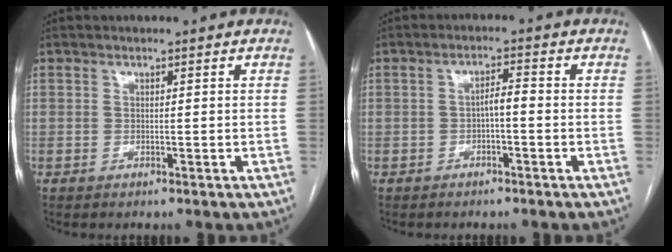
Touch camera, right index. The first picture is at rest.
{"total": 2.3, "force": [-0.7, 0.5, 2.2], "torque": [-0.034, 0.008, -0.012]}